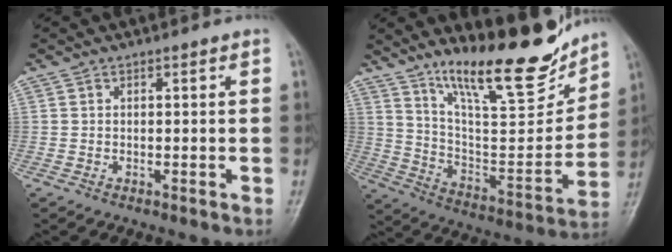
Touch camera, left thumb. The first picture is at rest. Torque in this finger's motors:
{"motor_torque": [0.19, 0.11, 1.41, -1.37, 0.14]}